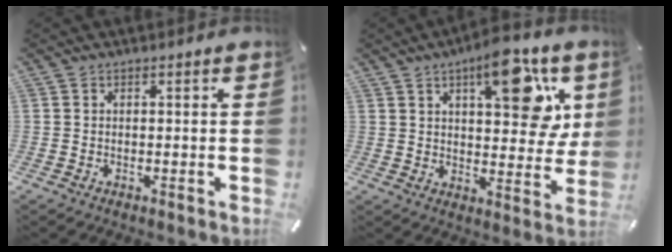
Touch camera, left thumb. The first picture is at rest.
{"total": 15.0, "force": [7.1, 6.9, 11.3], "torque": [-0.138, -0.034, 0.114]}